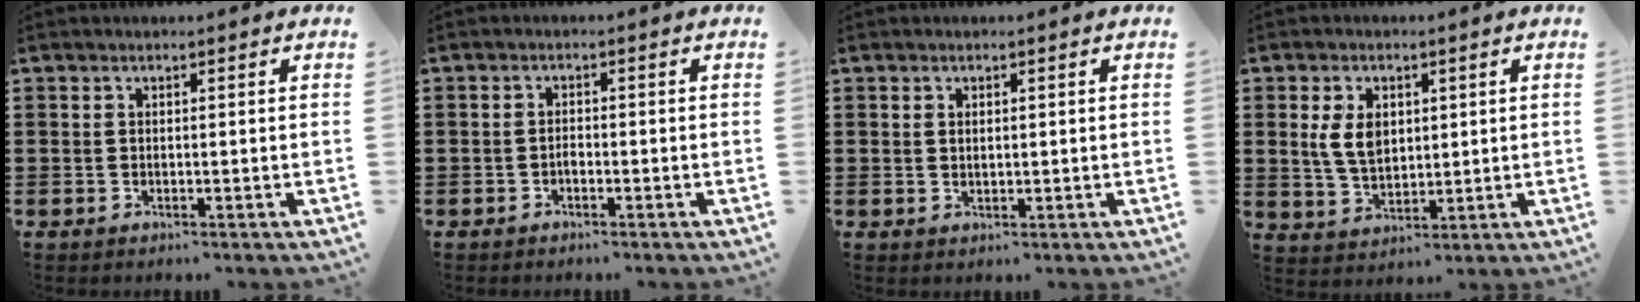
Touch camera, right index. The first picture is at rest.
{"total": 1.1, "force": [-0.6, 0.6, 0.6], "torque": [-0.014, -0.002, -0.012]}
{"total": 0.7, "force": [0.3, 0.3, 0.5], "torque": [-0.012, 0.001, 0.006]}
{"total": 6.1, "force": [1.2, 3.9, 4.6], "torque": [-0.105, 0.002, 0.016]}